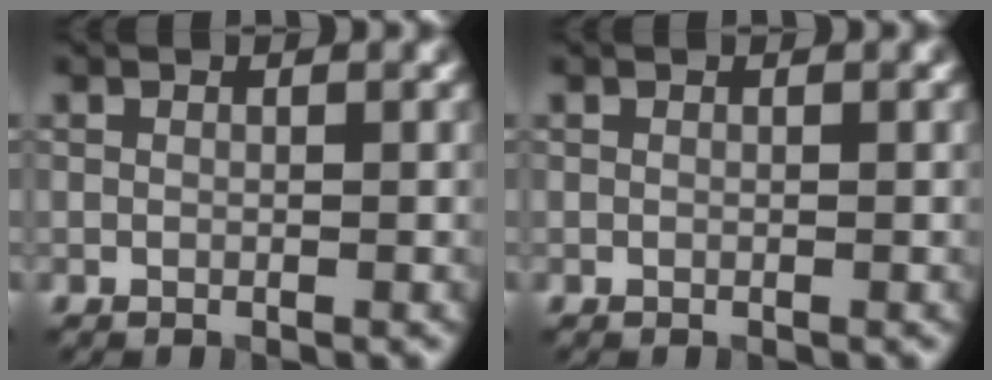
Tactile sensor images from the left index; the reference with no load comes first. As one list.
[{"total": 0.0}]